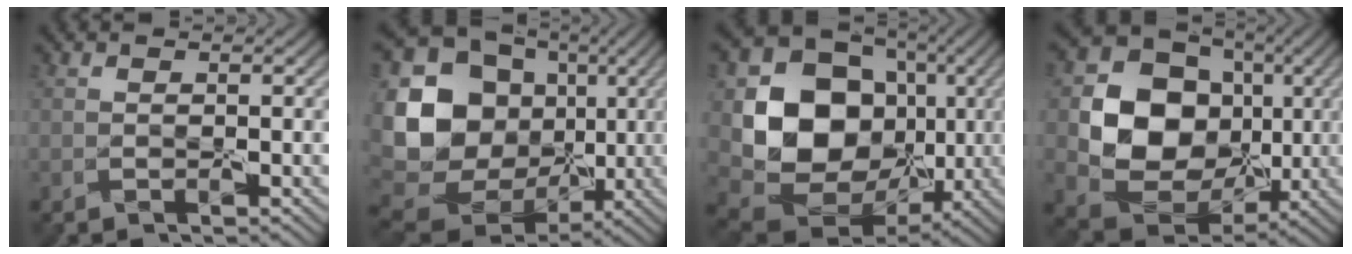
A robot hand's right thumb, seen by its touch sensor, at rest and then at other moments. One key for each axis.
{"total": 17.3, "fx": 0.9, "fy": 15.0, "fz": 8.6, "tx": -0.196, "ty": -0.019, "tz": 0.041}
{"total": 13.9, "fx": 0.8, "fy": 11.8, "fz": 7.2, "tx": -0.147, "ty": -0.026, "tz": 0.014}
{"total": 12.5, "fx": 0.9, "fy": 10.7, "fz": 6.3, "tx": -0.129, "ty": -0.015, "tz": 0.012}